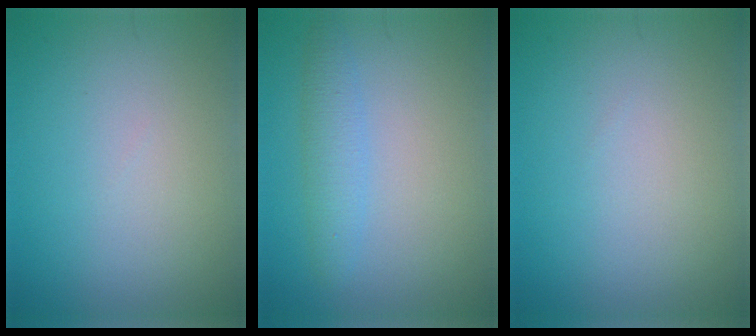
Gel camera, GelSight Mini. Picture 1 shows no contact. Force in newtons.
{"total": 2.3, "press": 2.3, "slide": 0.2}
{"total": 0.0}